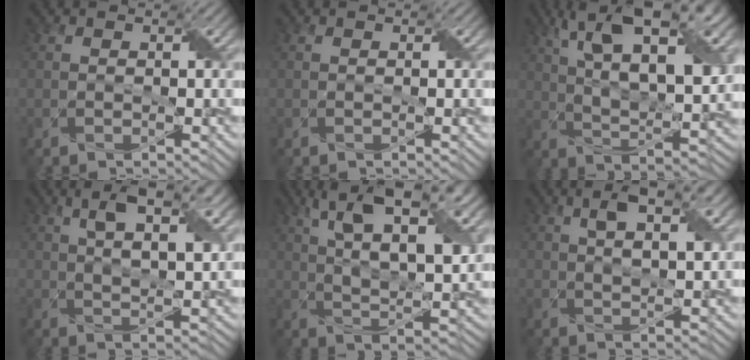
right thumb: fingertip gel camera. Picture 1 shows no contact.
{"total": 0.0}
{"total": 15.0, "force": [6.6, 5.7, 12.2], "torque": [-0.212, 0.017, 0.103]}
{"total": 7.9, "force": [3.1, 2.7, 6.7], "torque": [-0.114, 0.008, 0.043]}
{"total": 13.0, "force": [5.6, 4.8, 10.7], "torque": [-0.189, 0.011, 0.085]}
{"total": 5.8, "force": [2.0, 2.0, 5.0], "torque": [-0.085, 0.011, 0.030]}